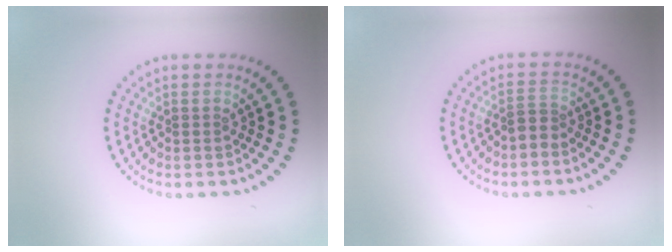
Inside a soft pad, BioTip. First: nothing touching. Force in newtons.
{"total": 1.3, "press": 0.8, "slide": 1.1}